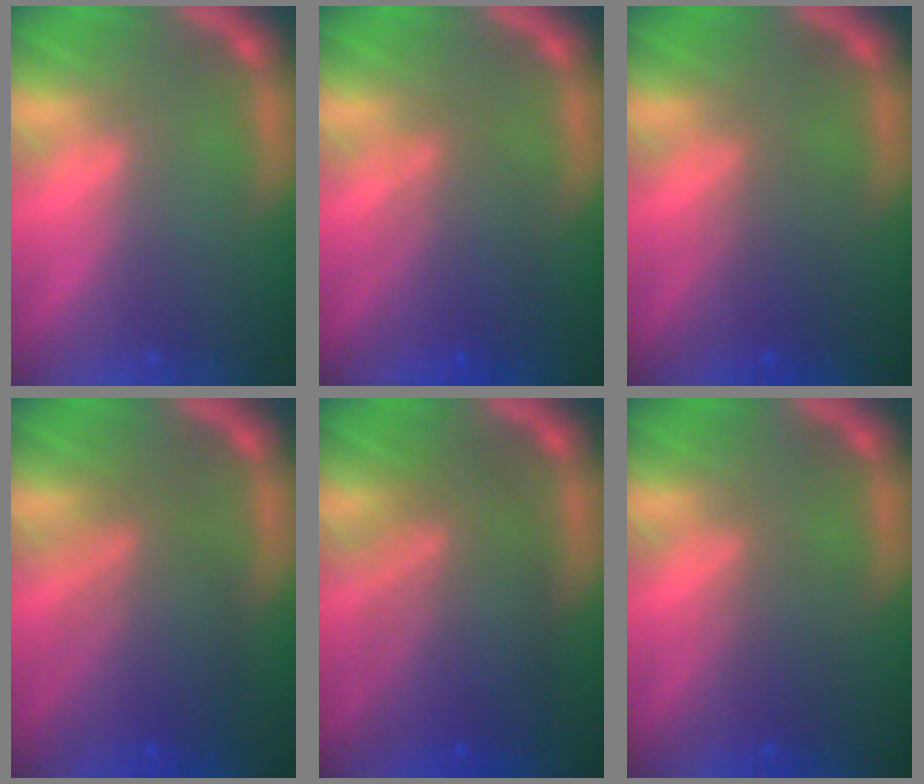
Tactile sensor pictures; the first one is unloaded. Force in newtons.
{"total": 4.6}
{"total": 2.5}
{"total": 6.6}
{"total": 8.1}
{"total": 2.5}